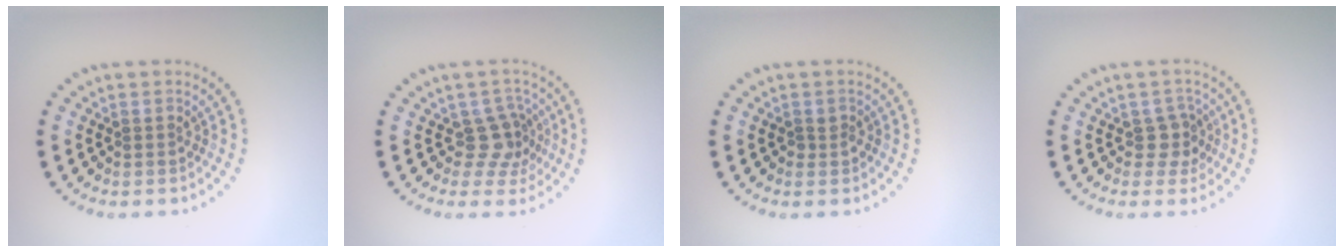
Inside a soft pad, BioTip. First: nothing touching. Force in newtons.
{"total": 2.7, "press": 2.1, "slide": 1.7}
{"total": 0.6, "press": 0.6, "slide": 0.1}
{"total": 1.9, "press": 1.6, "slide": 1.1}